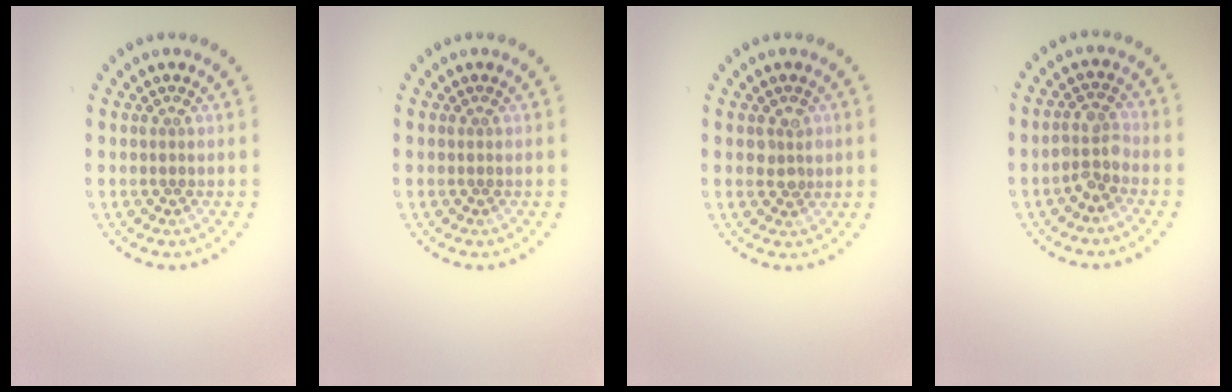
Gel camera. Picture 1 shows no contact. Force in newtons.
{"total": 0.0}
{"total": 1.7, "press": 1.7, "slide": 0.3}
{"total": 2.5, "press": 2.2, "slide": 1.2}